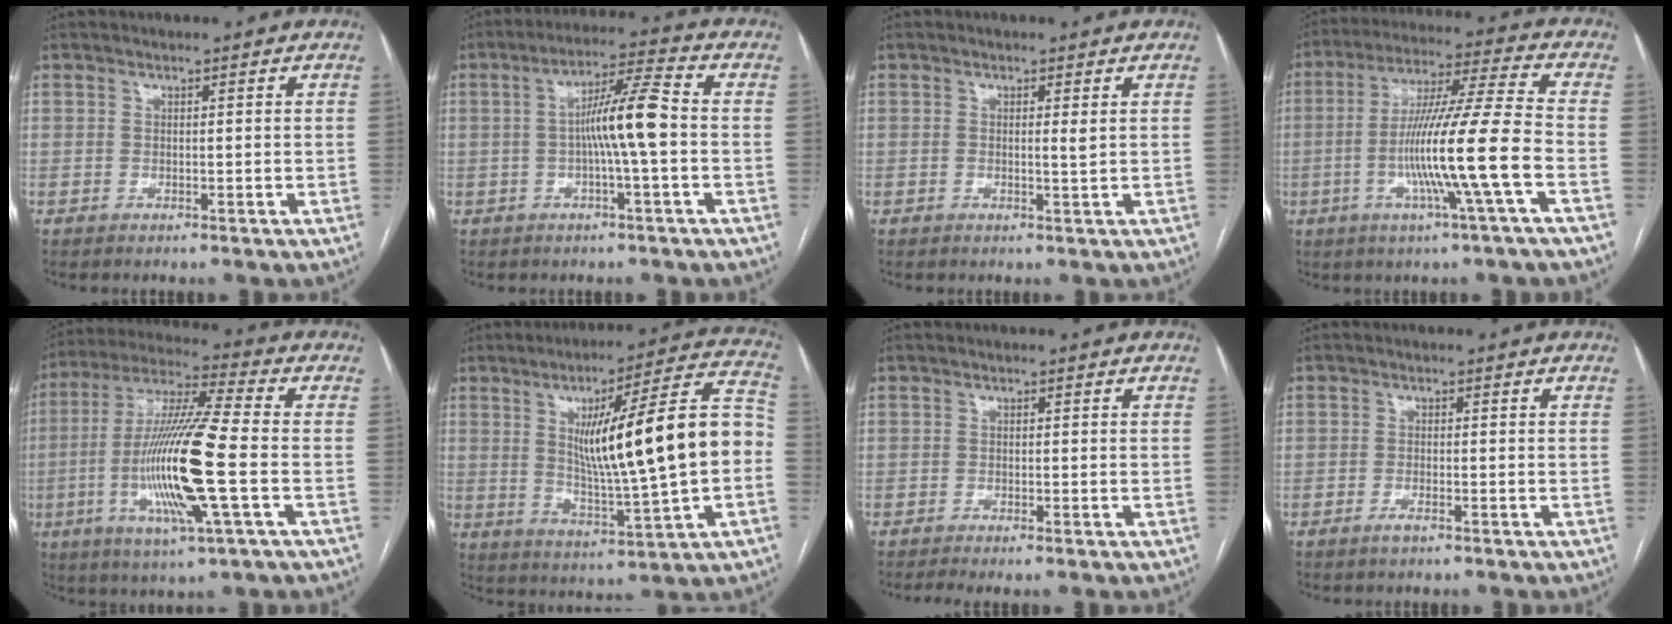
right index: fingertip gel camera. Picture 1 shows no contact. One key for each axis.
{"total": 8.5, "fx": -0.7, "fy": -0.1, "fz": 8.5, "tx": -0.151, "ty": 0.017, "tz": -0.016}
{"total": 1.2, "fx": 0.3, "fy": 0.0, "fz": 1.2, "tx": -0.021, "ty": -0.002, "tz": 0.004}
{"total": 15.1, "fx": -3.9, "fy": -1.6, "fz": 14.5, "tx": -0.262, "ty": -0.003, "tz": -0.078}
{"total": 18.1, "fx": -3.5, "fy": 0.6, "fz": 17.7, "tx": -0.360, "ty": -0.012, "tz": -0.071}
{"total": 20.8, "fx": 0.8, "fy": 1.4, "fz": 20.7, "tx": -0.314, "ty": 0.021, "tz": 0.012}
{"total": 1.7, "fx": -0.9, "fy": 0.1, "fz": 1.4, "tx": -0.032, "ty": -0.006, "tz": -0.018}
{"total": 1.4, "fx": -1.0, "fy": 0.3, "fz": 1.0, "tx": -0.021, "ty": 0.000, "tz": -0.017}